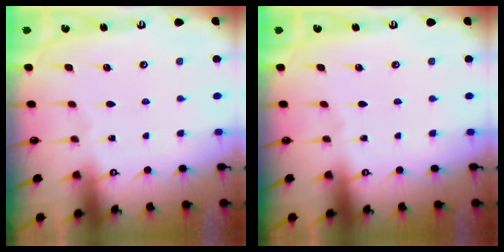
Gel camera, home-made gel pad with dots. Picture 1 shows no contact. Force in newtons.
{"total": 0.0}